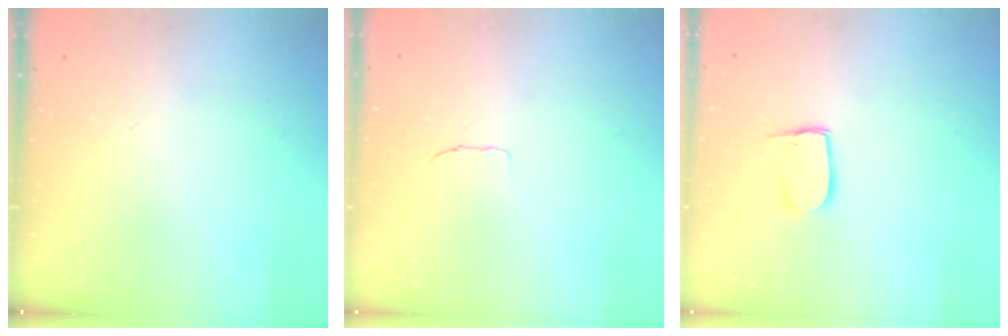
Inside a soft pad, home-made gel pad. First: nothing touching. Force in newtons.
{"total": 3.4, "press": 3.4, "slide": 0.2}
{"total": 7.0, "press": 7.0, "slide": 0.3}